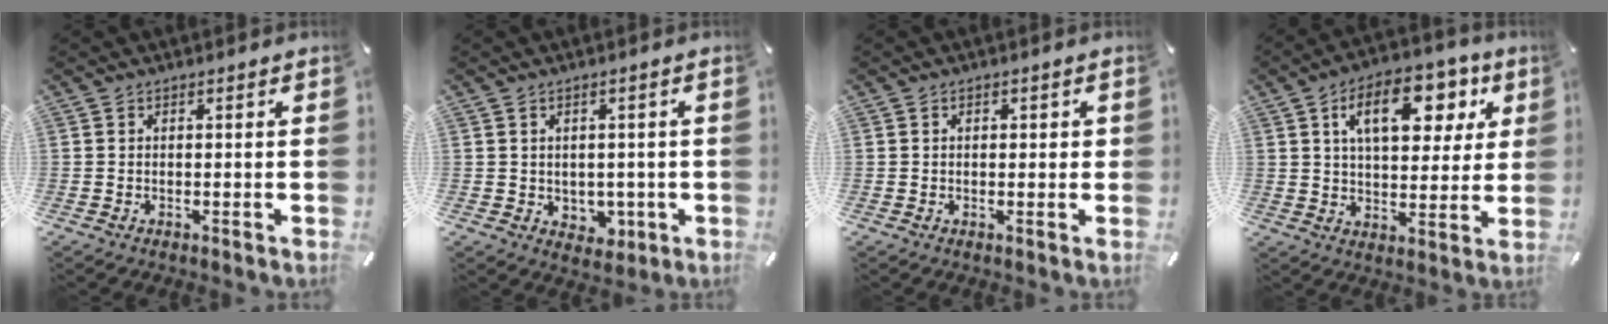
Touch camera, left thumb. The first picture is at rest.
{"total": 3.6, "force": [0.3, 3.4, 1.1], "torque": [0.000, -0.003, 0.003]}
{"total": 1.3, "force": [0.1, 0.9, 0.9], "torque": [-0.018, 0.006, 0.000]}
{"total": 15.1, "force": [6.2, 8.8, 10.6], "torque": [-0.152, -0.011, 0.101]}